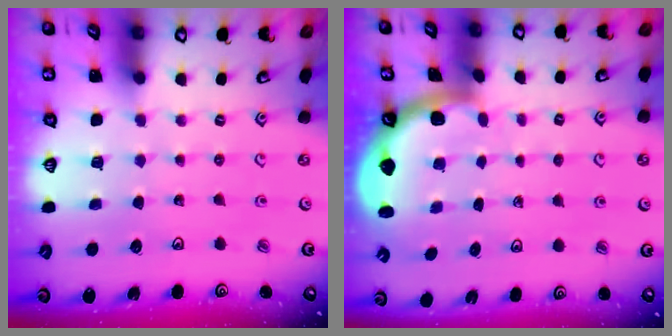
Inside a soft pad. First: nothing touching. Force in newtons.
{"total": 1.6, "press": 1.6, "slide": 0.1}